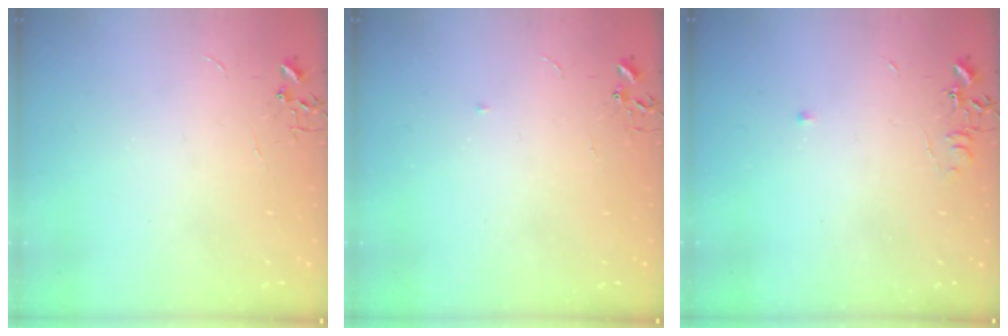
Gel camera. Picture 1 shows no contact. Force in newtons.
{"total": 3.0, "press": 3.0, "slide": 0.7}
{"total": 4.9, "press": 4.9, "slide": 0.6}